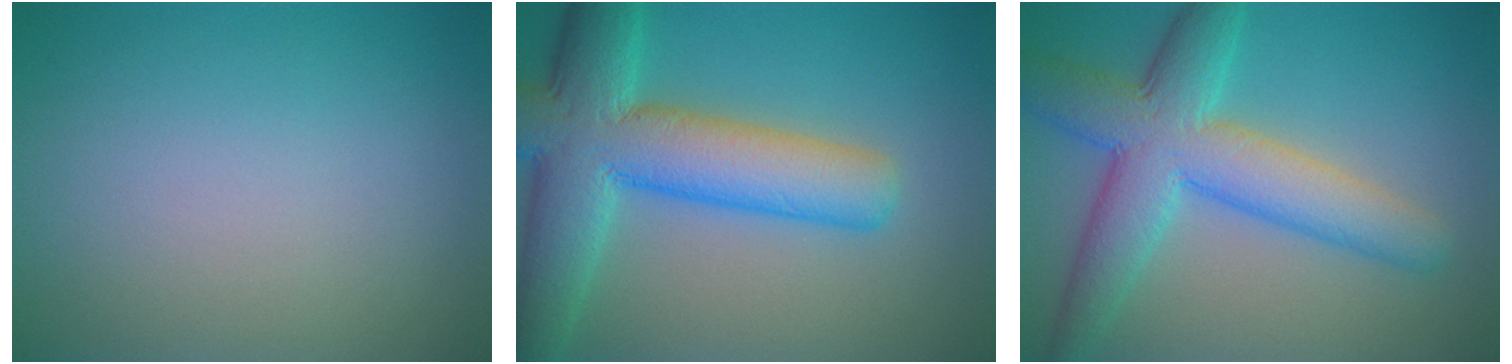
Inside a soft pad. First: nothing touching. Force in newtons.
{"total": 10.1, "press": 10.1, "slide": 0.5}
{"total": 7.8, "press": 7.8, "slide": 0.2}